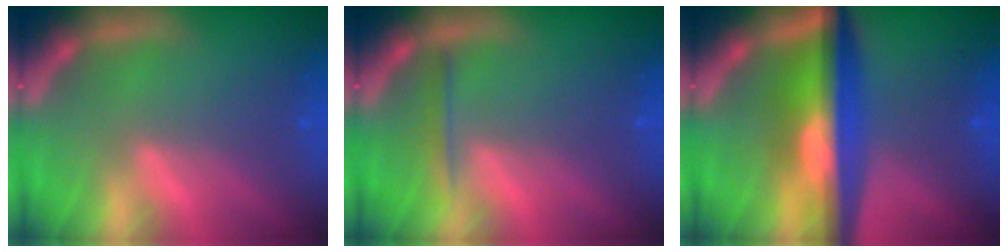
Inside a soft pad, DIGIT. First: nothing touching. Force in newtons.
{"total": 1.4}
{"total": 9.6}